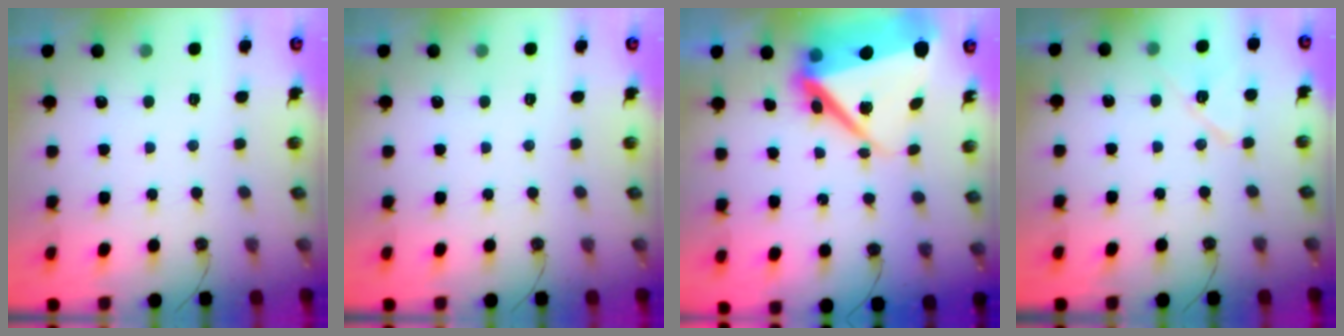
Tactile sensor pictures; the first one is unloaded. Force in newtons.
{"total": 0.0}
{"total": 18.2, "press": 15.8, "slide": 8.9}
{"total": 8.7, "press": 8.6, "slide": 1.0}